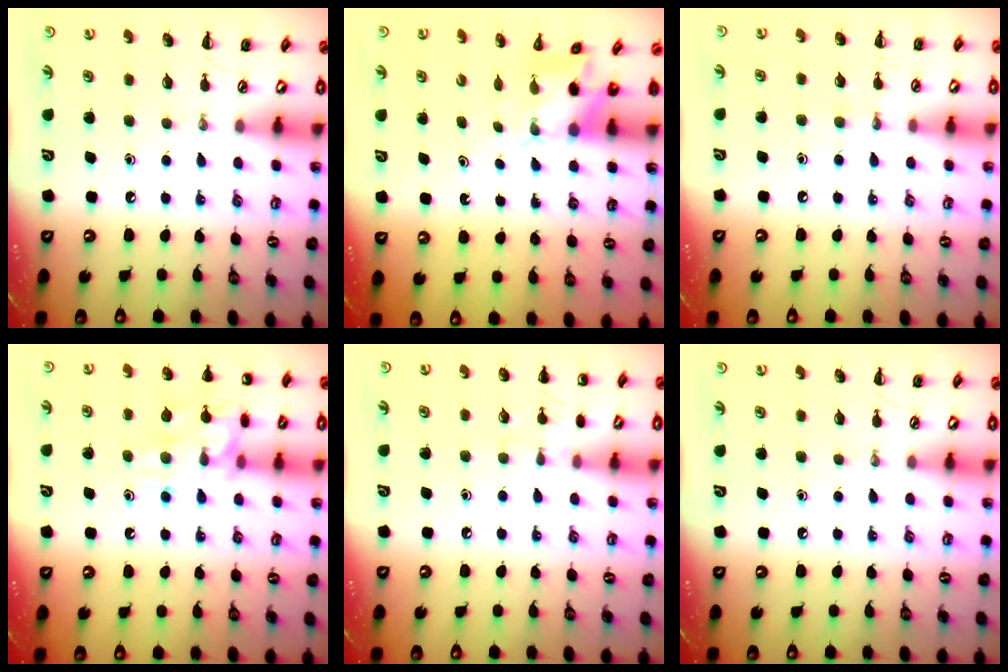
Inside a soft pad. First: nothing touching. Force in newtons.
{"total": 2.5, "press": 2.5, "slide": 0.5}
{"total": 5.0, "press": 4.8, "slide": 1.4}
{"total": 14.3, "press": 14.3, "slide": 1.0}
{"total": 5.9, "press": 5.6, "slide": 1.9}
{"total": 0.0}